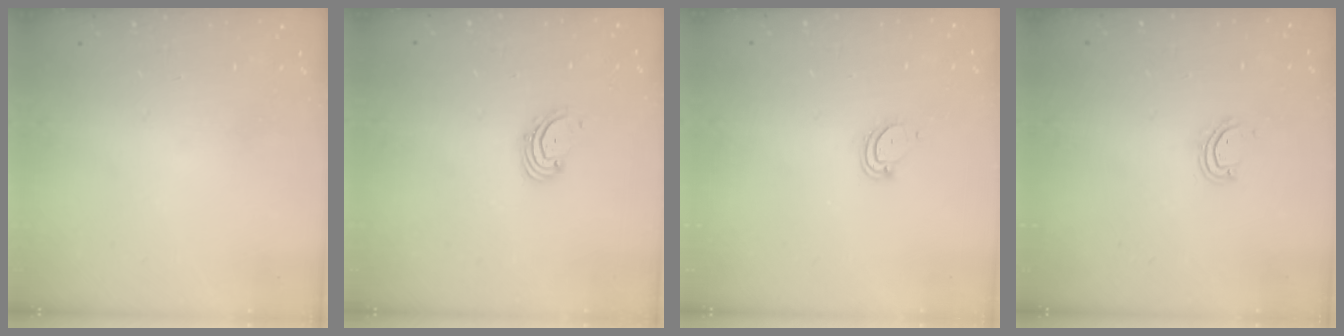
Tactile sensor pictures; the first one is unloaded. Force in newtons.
{"total": 2.2, "press": 2.1, "slide": 0.7}
{"total": 3.8, "press": 3.8, "slide": 0.4}
{"total": 3.7, "press": 3.6, "slide": 0.3}